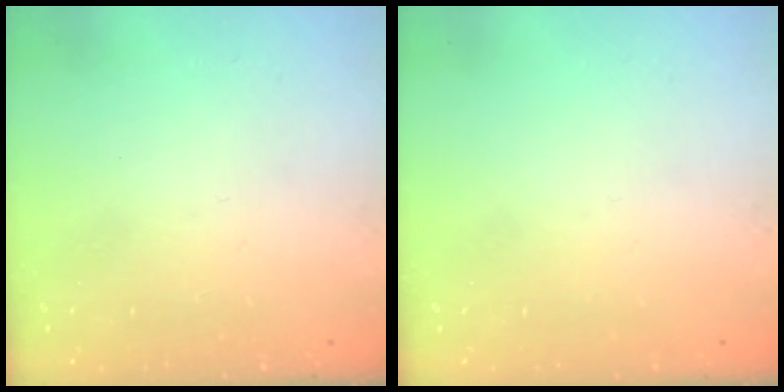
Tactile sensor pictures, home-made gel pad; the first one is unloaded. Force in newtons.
{"total": 0.0}